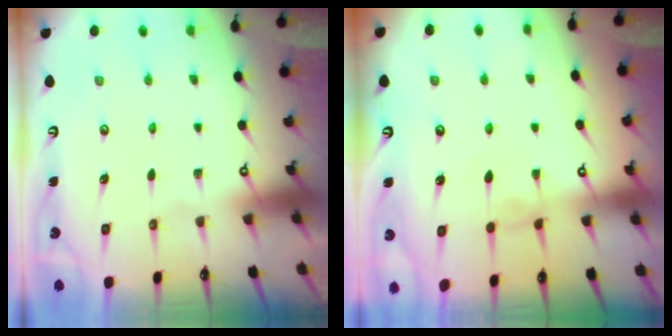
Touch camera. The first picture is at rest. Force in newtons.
{"total": 1.4, "press": 1.3, "slide": 0.4}